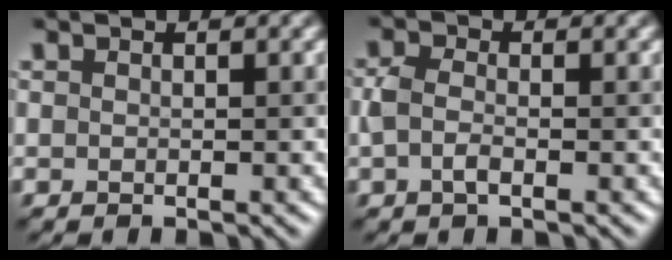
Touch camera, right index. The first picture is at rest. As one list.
[{"total": 1.7, "force": [-0.6, 1.0, 1.1], "torque": [-0.028, 0.010, -0.009]}]